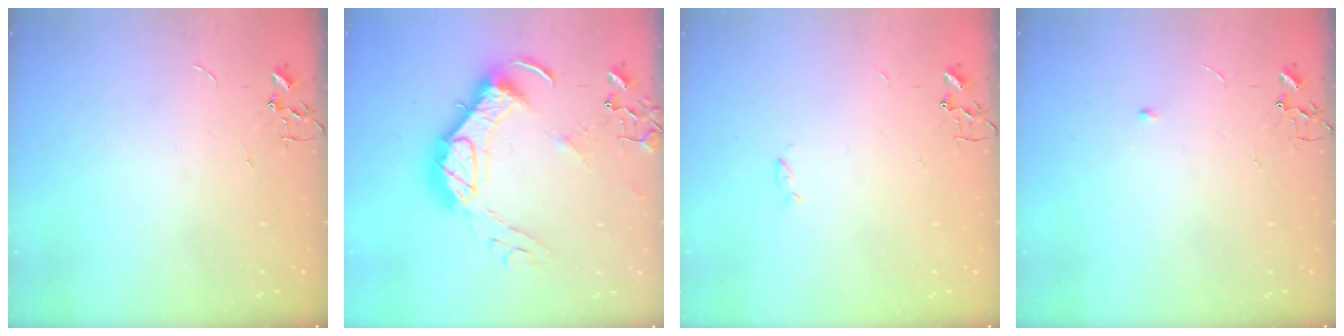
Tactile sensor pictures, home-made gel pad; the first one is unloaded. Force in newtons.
{"total": 18.8, "press": 18.7, "slide": 2.0}
{"total": 1.8, "press": 1.7, "slide": 0.4}
{"total": 4.1, "press": 4.0, "slide": 0.6}